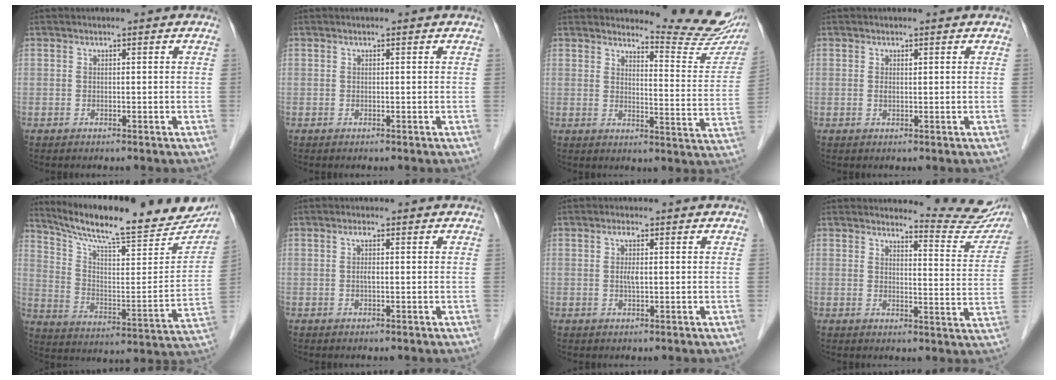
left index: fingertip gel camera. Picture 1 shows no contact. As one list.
[{"total": 0.0}, {"total": 11.6, "force": [11.4, 0.0, 2.5], "torque": [-0.029, -0.081, 0.127]}, {"total": 0.9, "force": [0.2, 0.4, 0.8], "torque": [-0.017, 0.000, 0.004]}, {"total": 25.6, "force": [22.3, 4.2, 11.9], "torque": [-0.192, -0.047, 0.311]}, {"total": 1.3, "force": [0.0, 0.3, 1.3], "torque": [-0.025, 0.002, 0.001]}, {"total": 2.1, "force": [0.1, 0.5, 2.0], "torque": [-0.041, 0.001, 0.004]}, {"total": 9.4, "force": [9.4, 0.4, 0.8], "torque": [-0.003, -0.063, 0.097]}]